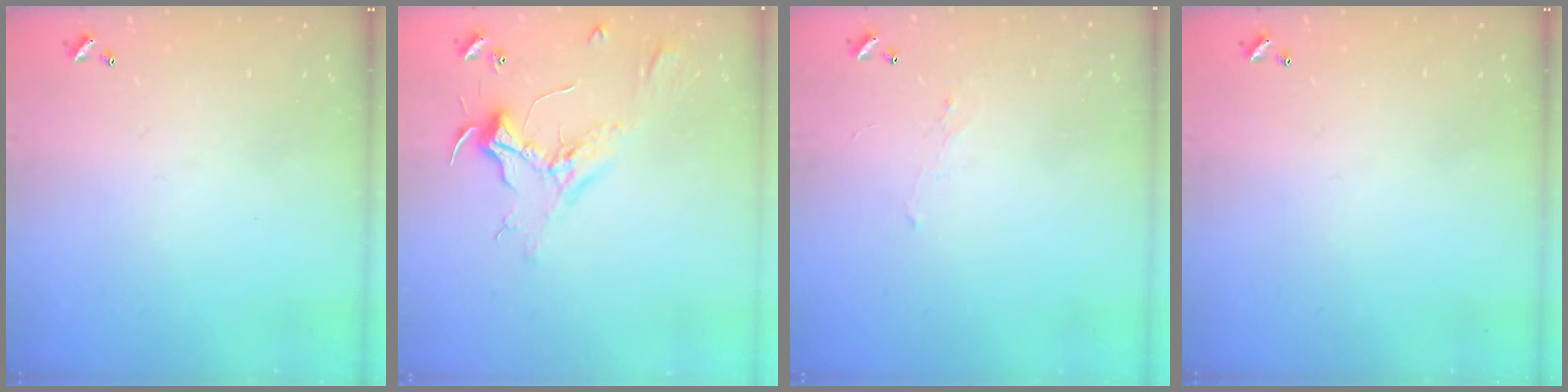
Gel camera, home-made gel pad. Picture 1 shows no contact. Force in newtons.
{"total": 2.3, "press": 2.2, "slide": 0.8}
{"total": 1.3, "press": 1.1, "slide": 0.7}
{"total": 0.0}